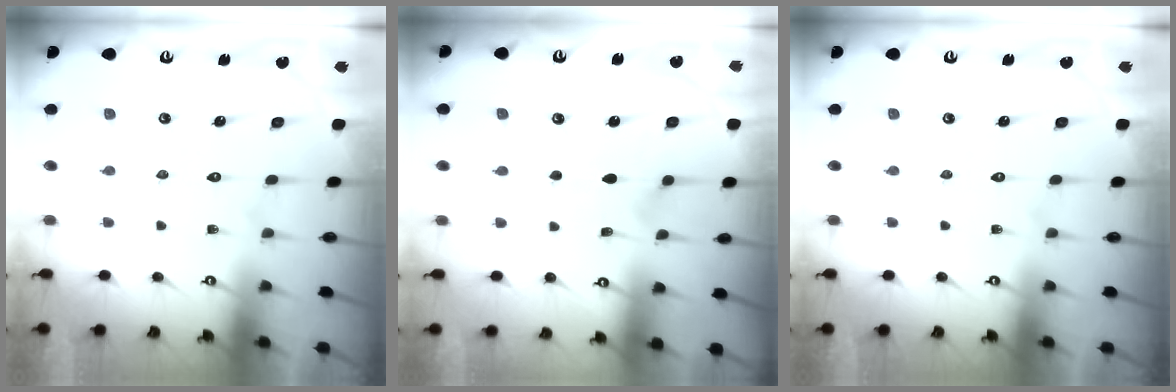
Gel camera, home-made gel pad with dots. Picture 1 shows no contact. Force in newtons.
{"total": 3.4, "press": 3.0, "slide": 1.5}
{"total": 0.0}